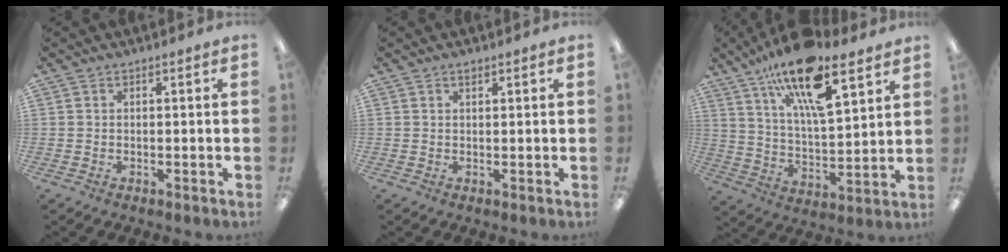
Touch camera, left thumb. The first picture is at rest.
{"total": 0.9, "force": [0.7, 0.3, 0.4], "torque": [-0.009, 0.001, 0.013]}
{"total": 19.9, "force": [13.3, 6.5, 13.3], "torque": [-0.224, -0.069, 0.223]}